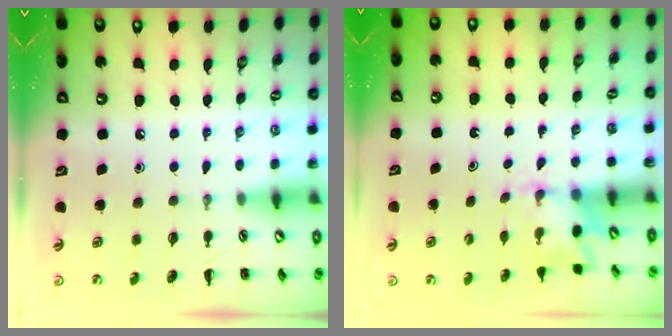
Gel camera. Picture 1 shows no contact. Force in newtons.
{"total": 2.5, "press": 2.4, "slide": 0.9}